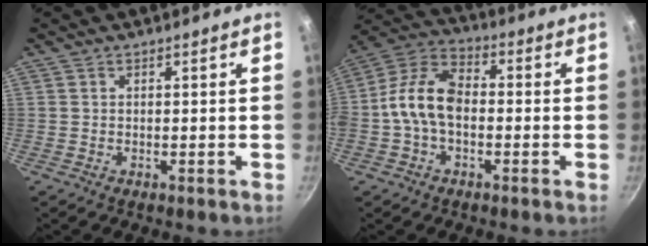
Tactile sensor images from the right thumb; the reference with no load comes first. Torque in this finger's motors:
{"motor_torque": [2.28, 2.33, 1.47, -1.30, 0.86]}